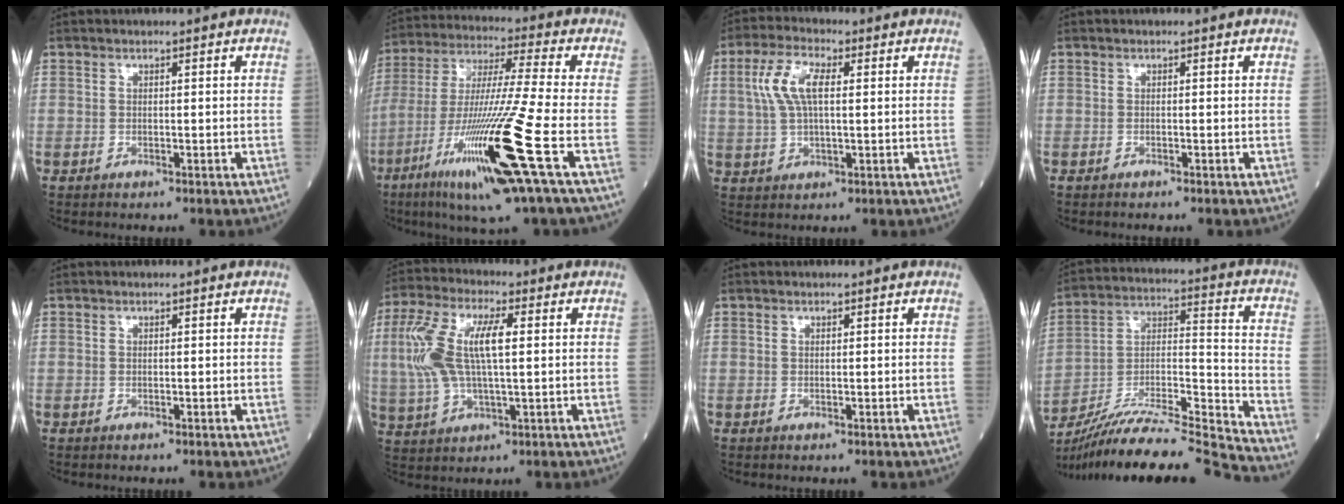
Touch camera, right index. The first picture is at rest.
{"total": 19.9, "force": [-8.0, -1.3, 18.1], "torque": [-0.375, -0.041, -0.154]}
{"total": 7.3, "force": [1.8, 2.6, 6.6], "torque": [-0.150, 0.016, 0.040]}
{"total": 0.0}
{"total": 0.0}
{"total": 12.0, "force": [1.7, 3.9, 11.2], "torque": [-0.260, 0.021, 0.035]}
{"total": 0.0}
{"total": 22.4, "force": [-20.5, -1.5, 9.0], "torque": [-0.164, -0.016, -0.346]}